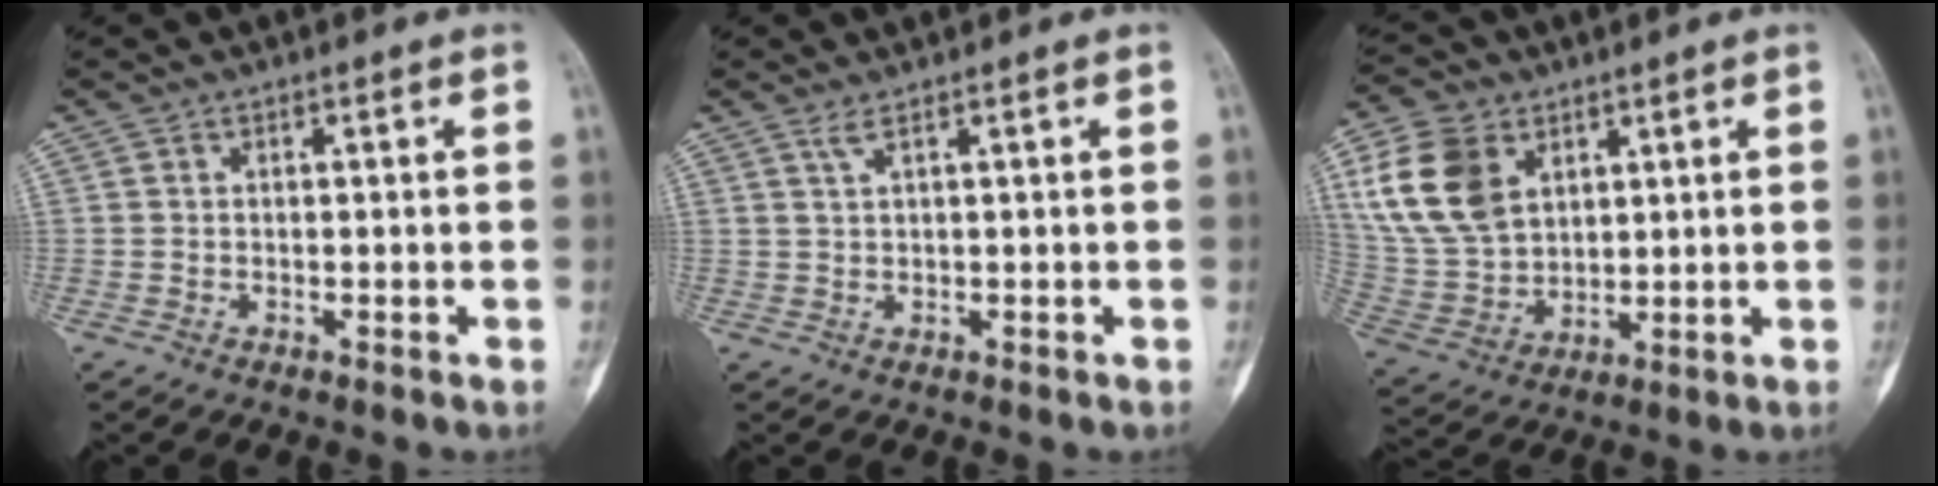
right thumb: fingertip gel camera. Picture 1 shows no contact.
{"total": 1.5, "force": [0.9, -0.2, 1.2], "torque": [-0.032, -0.002, 0.023]}
{"total": 15.0, "force": [5.8, 10.5, 9.0], "torque": [-0.165, -0.013, 0.125]}